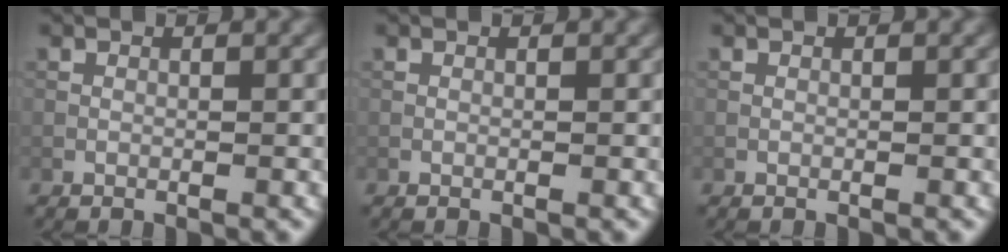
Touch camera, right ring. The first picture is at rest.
{"total": 0.0}
{"total": 0.0}